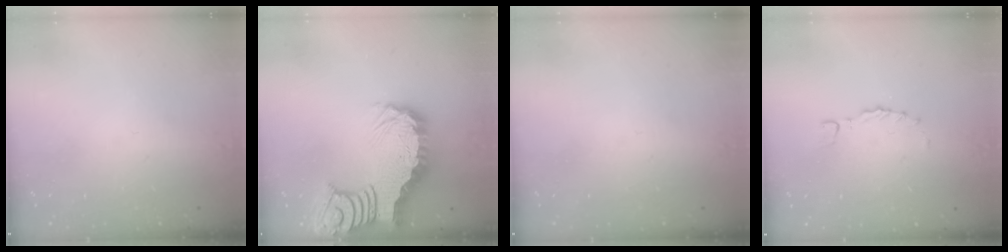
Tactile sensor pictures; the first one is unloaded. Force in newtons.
{"total": 9.1, "press": 9.1, "slide": 1.1}
{"total": 0.0}
{"total": 0.0}